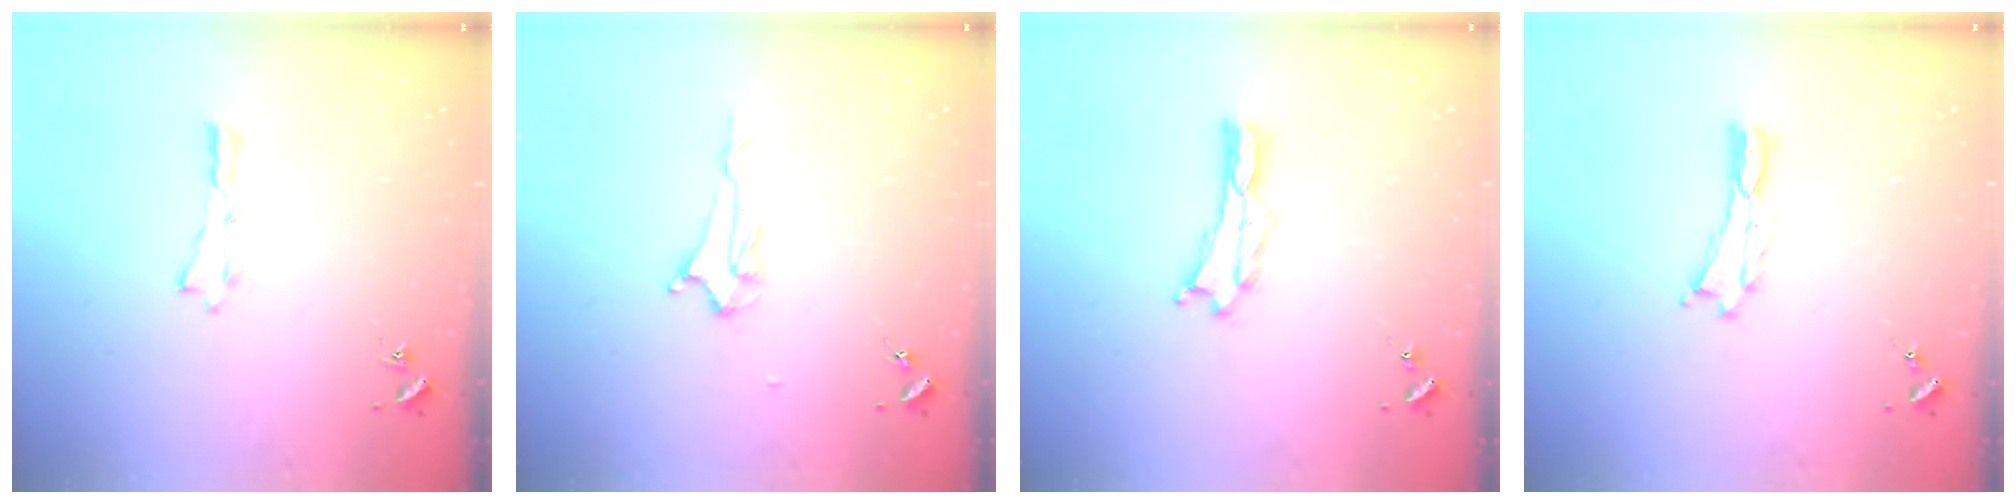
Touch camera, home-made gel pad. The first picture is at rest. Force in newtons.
{"total": 2.2, "press": 2.2, "slide": 0.3}
{"total": 0.5, "press": 0.5, "slide": 0.2}
{"total": 0.0}